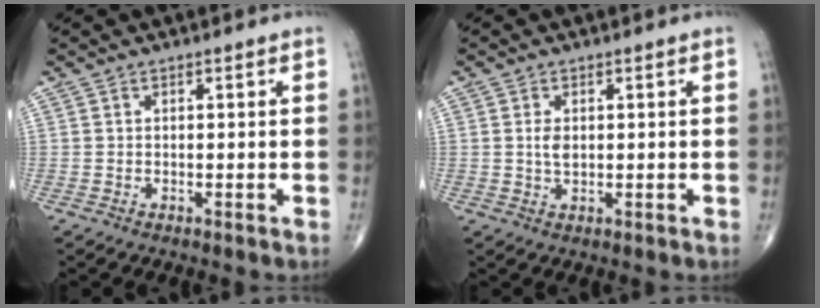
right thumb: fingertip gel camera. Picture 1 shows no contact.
{"total": 2.5, "force": [0.3, 1.5, 2.0], "torque": [-0.036, -0.001, 0.008]}